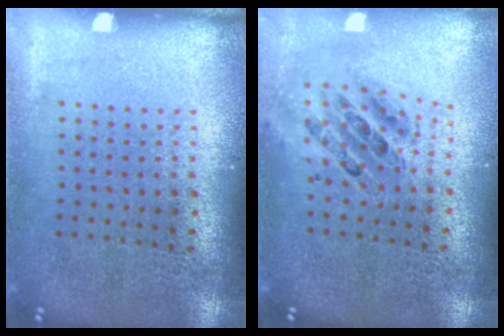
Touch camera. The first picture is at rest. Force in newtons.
{"total": 0.8, "press": 0.7, "slide": 0.1}